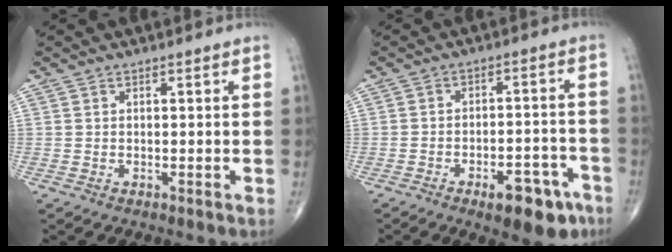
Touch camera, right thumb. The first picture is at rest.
{"total": 10.4, "force": [-6.0, 4.4, 7.2], "torque": [-0.076, 0.039, -0.077]}